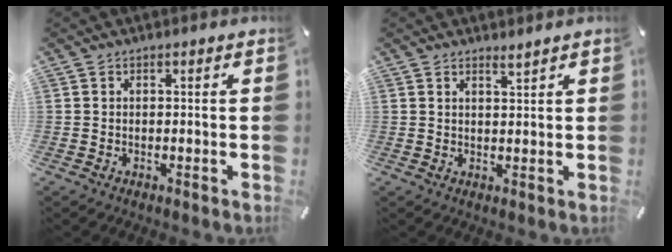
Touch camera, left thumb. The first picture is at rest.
{"total": 2.1, "force": [1.9, 0.2, 0.8], "torque": [-0.017, -0.008, 0.035]}